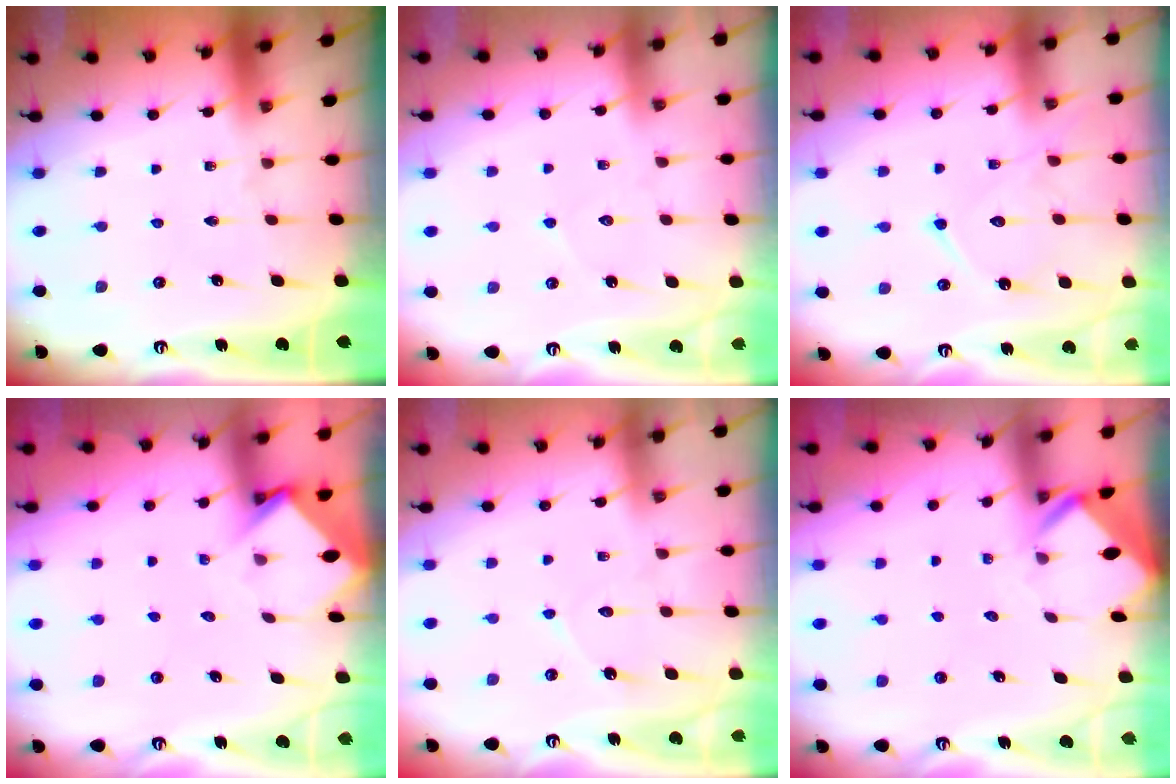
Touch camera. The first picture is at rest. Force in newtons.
{"total": 3.9, "press": 3.9, "slide": 0.4}
{"total": 11.5, "press": 11.5, "slide": 0.3}
{"total": 3.3, "press": 3.3, "slide": 0.3}
{"total": 6.1, "press": 6.1, "slide": 0.5}
{"total": 2.4, "press": 2.4, "slide": 0.1}